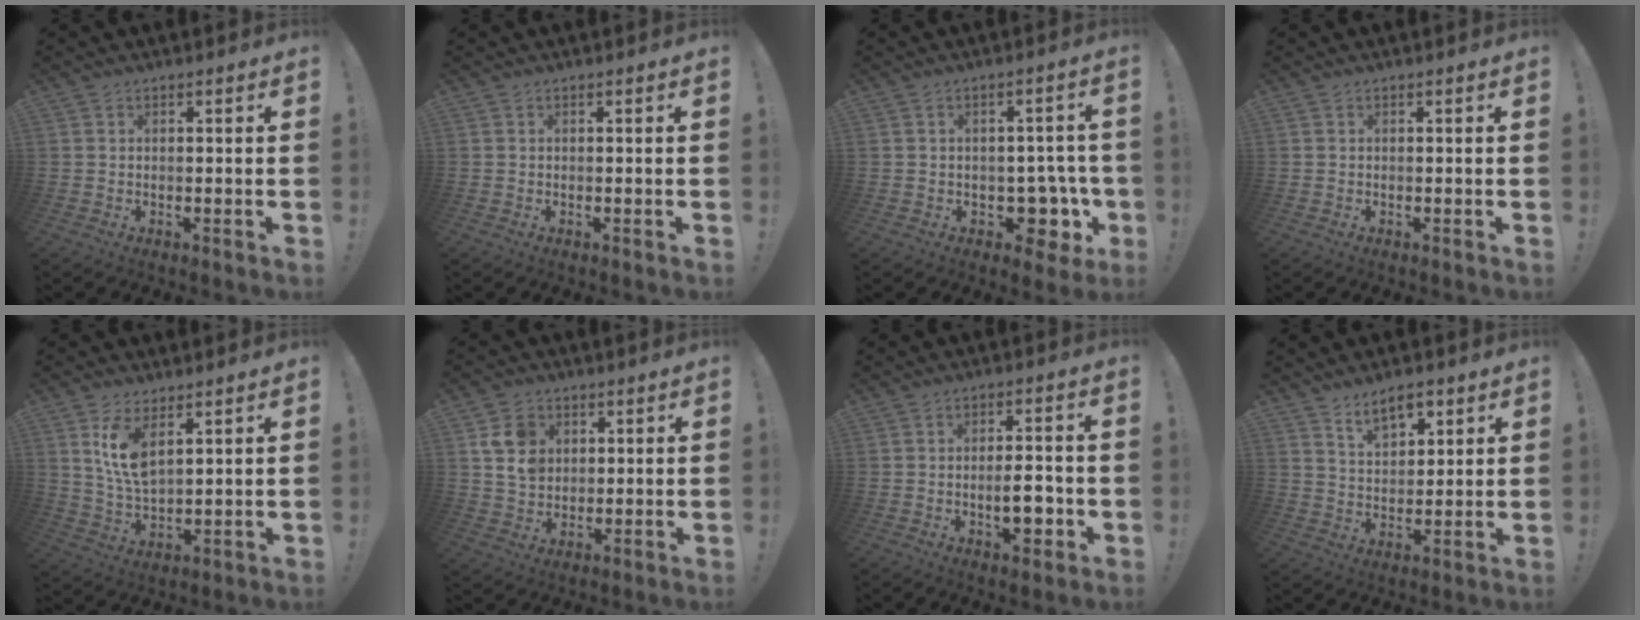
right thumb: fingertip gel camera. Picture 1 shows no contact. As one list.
[{"total": 0.0}, {"total": 7.9, "force": [-1.7, 6.5, 4.2], "torque": [-0.041, 0.014, -0.016]}, {"total": 0.0}, {"total": 9.7, "force": [5.3, 4.5, 6.7], "torque": [-0.127, -0.030, 0.093]}, {"total": 10.1, "force": [3.6, 8.3, 4.4], "torque": [-0.074, -0.007, 0.073]}, {"total": 7.2, "force": [-2.1, 2.9, 6.3], "torque": [-0.079, 0.006, -0.035]}, {"total": 8.6, "force": [5.9, 4.4, 4.4], "torque": [-0.064, -0.026, 0.108]}]